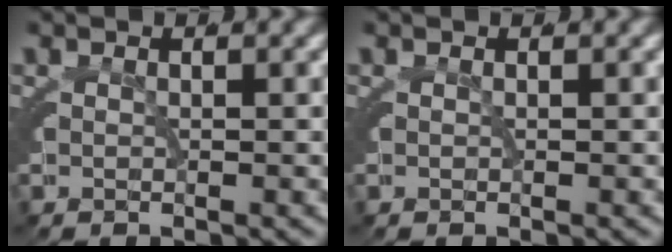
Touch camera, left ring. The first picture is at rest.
{"total": 0.0}